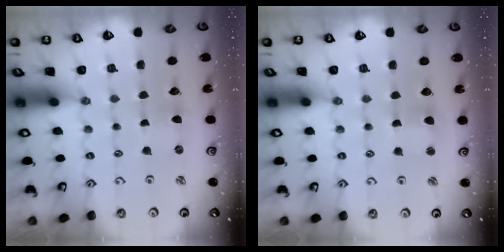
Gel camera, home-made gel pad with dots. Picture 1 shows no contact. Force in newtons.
{"total": 1.7, "press": 1.7, "slide": 0.4}